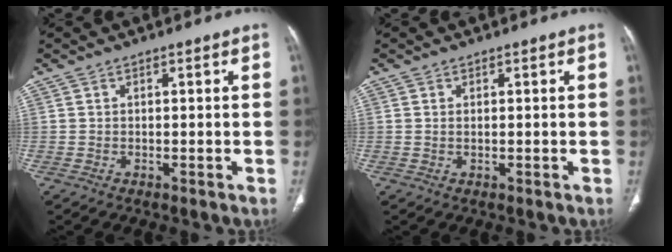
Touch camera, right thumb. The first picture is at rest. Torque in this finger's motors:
{"motor_torque": [-0.31, -0.10, -0.44, 0.35, -0.05]}